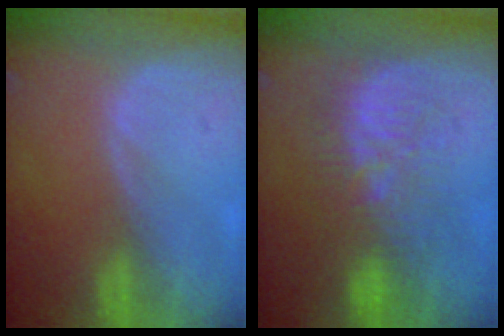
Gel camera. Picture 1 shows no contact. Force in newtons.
{"total": 9.6, "press": 9.5, "slide": 1.0}